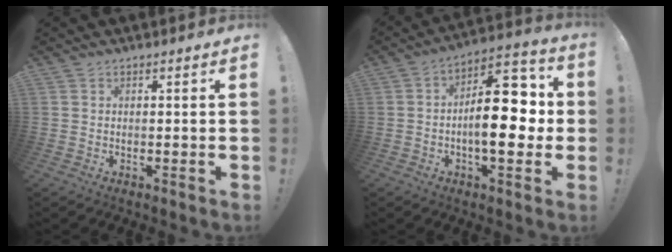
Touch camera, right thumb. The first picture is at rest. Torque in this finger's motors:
{"motor_torque": [1.19, 2.03, 1.30, -1.02, 0.06]}